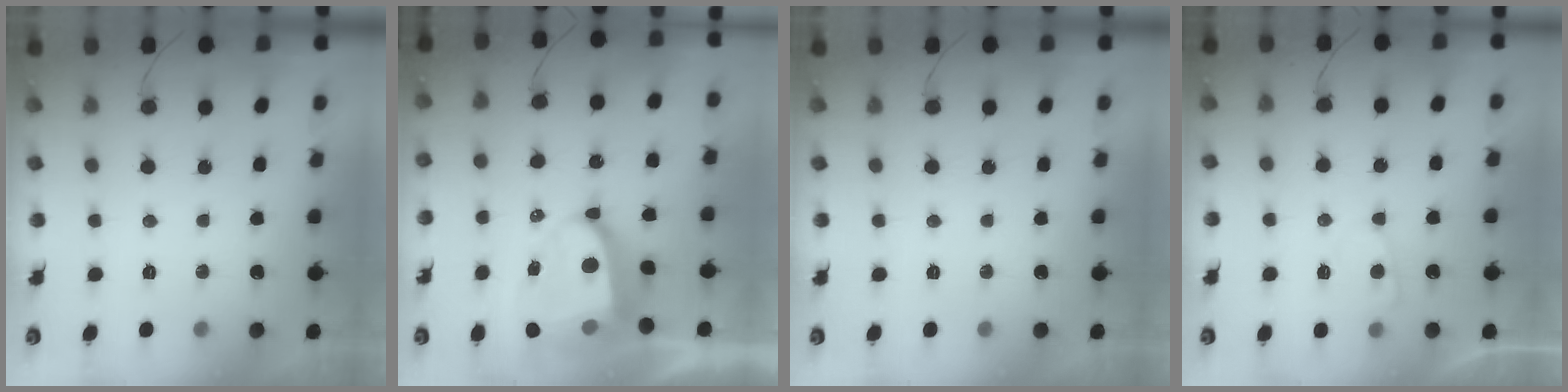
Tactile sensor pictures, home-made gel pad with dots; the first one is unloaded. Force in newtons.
{"total": 10.4, "press": 10.3, "slide": 1.5}
{"total": 0.0}
{"total": 4.0, "press": 4.0, "slide": 0.5}